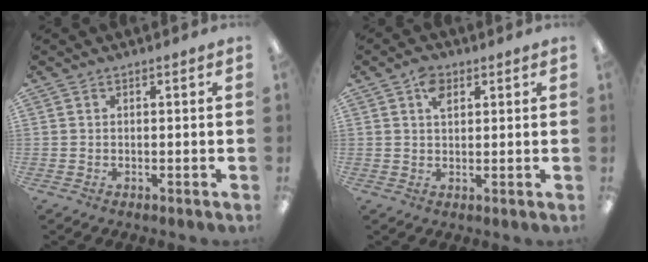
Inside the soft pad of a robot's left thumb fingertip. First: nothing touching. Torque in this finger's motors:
{"motor_torque": [0.39, 0.28, 0.49, -0.33, 0.02]}